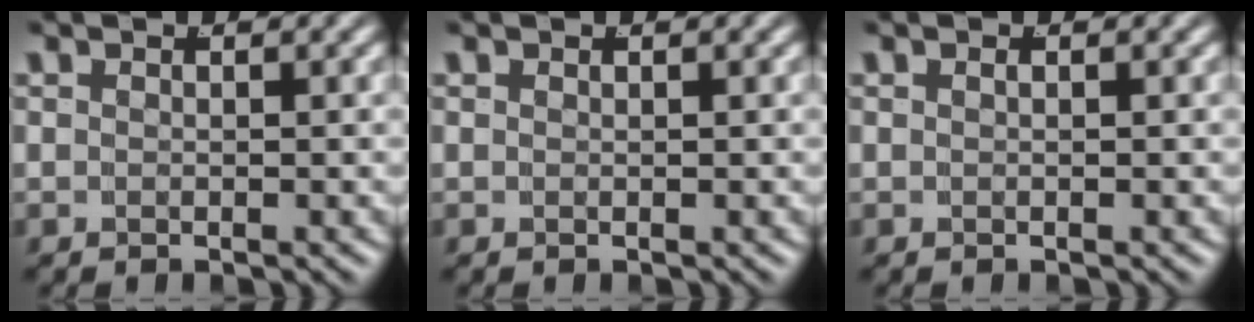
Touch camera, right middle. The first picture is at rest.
{"total": 0.0}
{"total": 0.0}